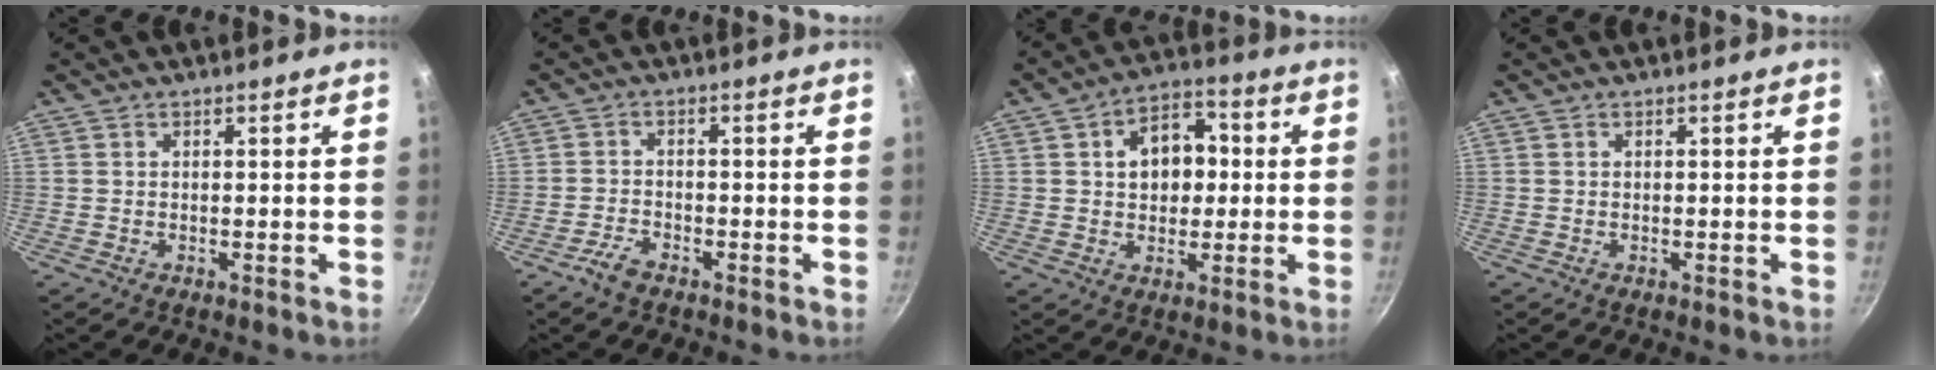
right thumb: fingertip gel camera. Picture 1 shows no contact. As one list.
[{"total": 3.2, "force": [-2.4, 1.2, 1.7], "torque": [-0.039, 0.020, -0.048]}, {"total": 10.5, "force": [1.4, 7.5, 7.2], "torque": [-0.069, 0.017, 0.013]}, {"total": 0.0}]